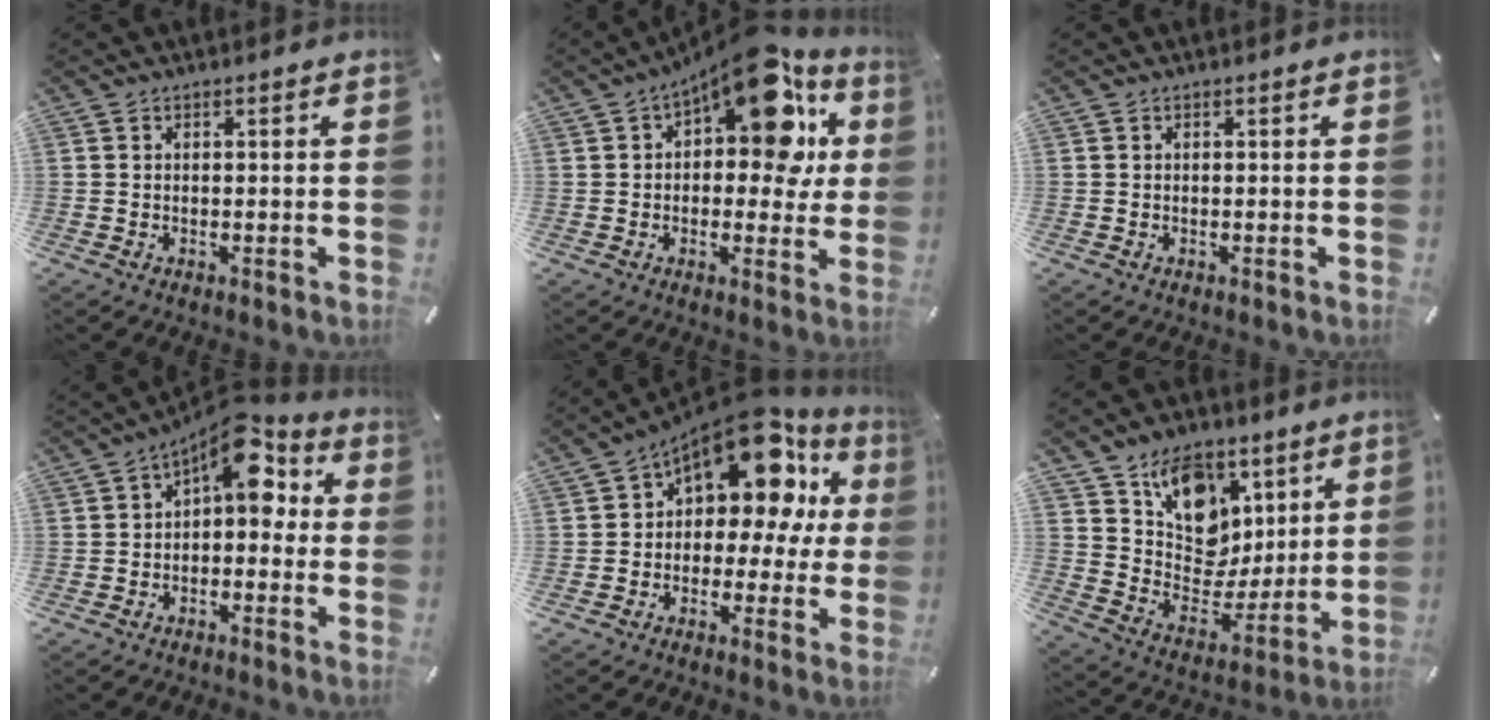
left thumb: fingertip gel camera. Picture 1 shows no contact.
{"total": 17.9, "force": [8.4, 8.6, 13.2], "torque": [-0.177, -0.053, 0.138]}
{"total": 0.0}
{"total": 10.4, "force": [4.9, 5.2, 7.5], "torque": [-0.116, -0.033, 0.082]}
{"total": 16.6, "force": [8.8, 9.1, 10.8], "torque": [-0.167, -0.067, 0.147]}
{"total": 13.8, "force": [6.8, 11.1, 4.7], "torque": [-0.055, -0.055, 0.130]}